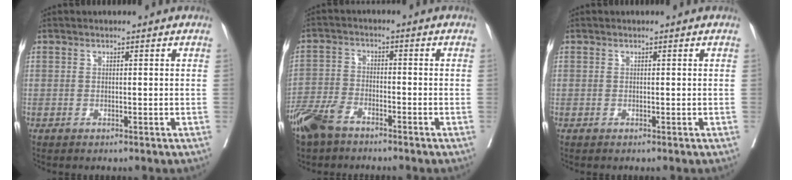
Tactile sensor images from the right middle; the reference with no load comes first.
{"total": 6.7, "force": [-5.2, 2.6, 3.3], "torque": [-0.079, -0.009, -0.102]}
{"total": 0.0}